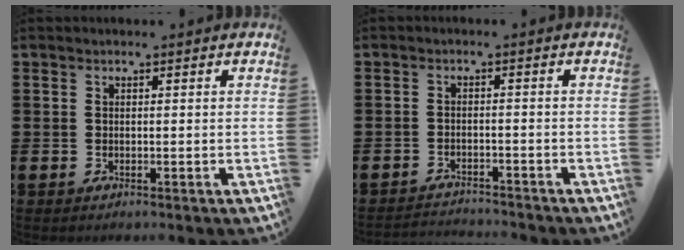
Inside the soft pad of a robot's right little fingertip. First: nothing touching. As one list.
[{"total": 2.0, "force": [-1.9, 0.0, -0.2], "torque": [-0.002, 0.003, -0.043]}]